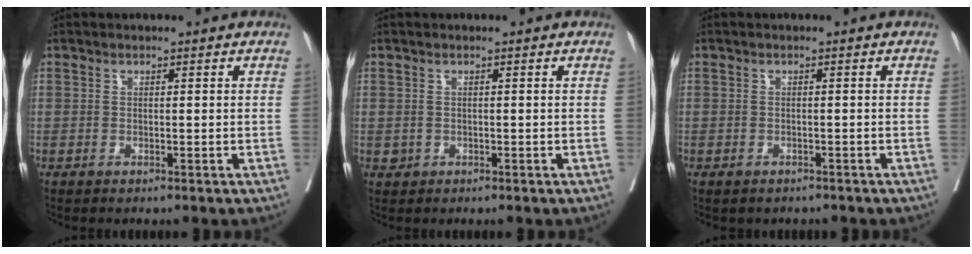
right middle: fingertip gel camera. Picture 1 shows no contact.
{"total": 0.8, "force": [-0.2, 0.8, 0.1], "torque": [-0.001, 0.002, 0.000]}
{"total": 2.8, "force": [-2.3, 1.4, 0.6], "torque": [-0.009, 0.000, -0.027]}